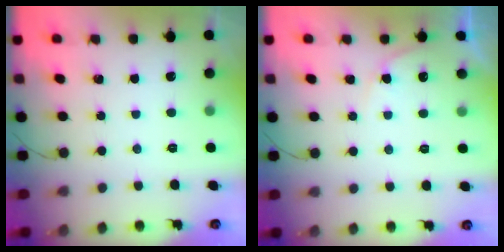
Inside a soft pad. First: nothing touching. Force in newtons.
{"total": 4.3, "press": 4.1, "slide": 1.2}